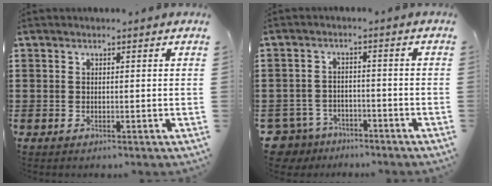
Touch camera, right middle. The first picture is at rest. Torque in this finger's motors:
{"motor_torque": [-0.40, 0.27, 0.01, -0.04]}